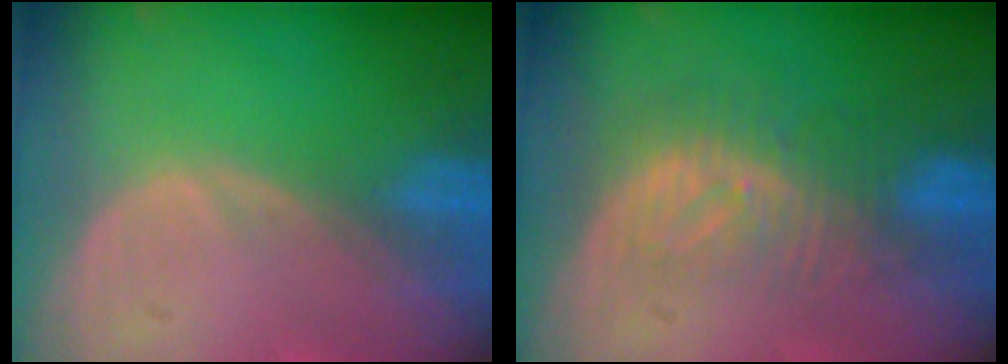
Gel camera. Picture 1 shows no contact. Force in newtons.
{"total": 8.2, "press": 7.3, "slide": 3.8}